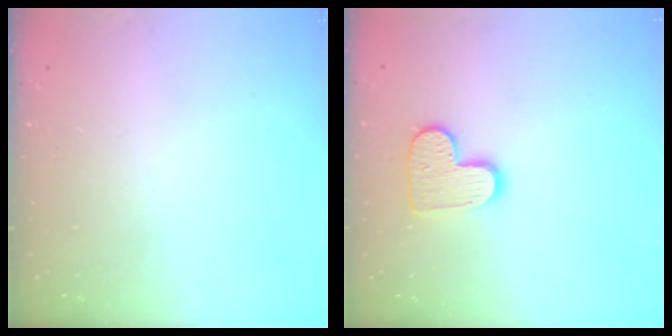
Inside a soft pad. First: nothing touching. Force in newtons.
{"total": 10.1, "press": 10.1, "slide": 0.3}